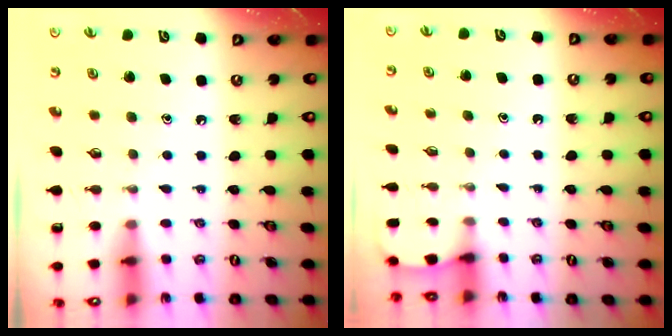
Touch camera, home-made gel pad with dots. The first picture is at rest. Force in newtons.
{"total": 1.3, "press": 1.3, "slide": 0.1}